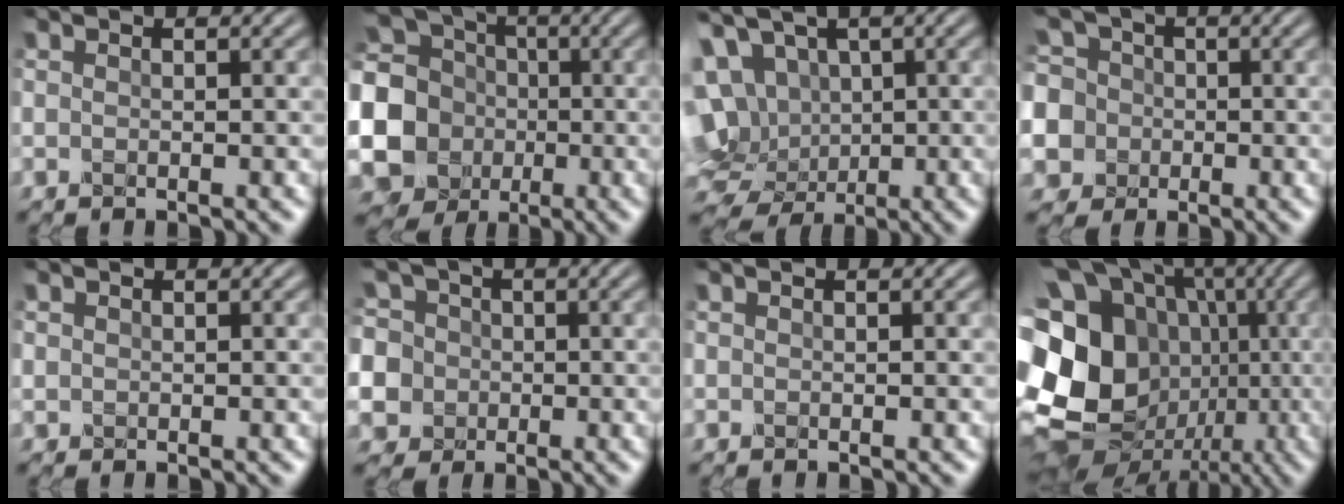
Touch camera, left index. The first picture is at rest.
{"total": 17.6, "force": [-2.2, 16.6, 5.6], "torque": [-0.169, 0.008, -0.078]}
{"total": 14.0, "force": [1.9, 11.2, 8.2], "torque": [-0.180, 0.011, 0.027]}
{"total": 11.8, "force": [-1.6, 11.0, 4.1], "torque": [-0.118, 0.014, -0.060]}
{"total": 0.6, "force": [0.2, 0.5, 0.0], "torque": [0.000, -0.001, 0.002]}
{"total": 12.2, "force": [-0.8, 11.4, 4.2], "torque": [-0.117, 0.008, -0.037]}
{"total": 0.0}
{"total": 23.1, "force": [-2.4, 20.0, 11.3], "torque": [-0.245, 0.000, -0.070]}